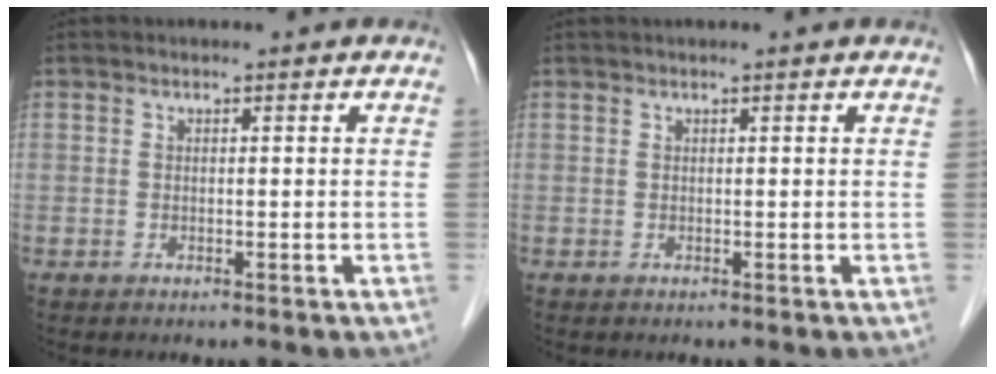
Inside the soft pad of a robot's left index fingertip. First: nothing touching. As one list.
[{"total": 2.5, "force": [2.3, -0.2, 0.8], "torque": [-0.012, 0.023, 0.031]}]